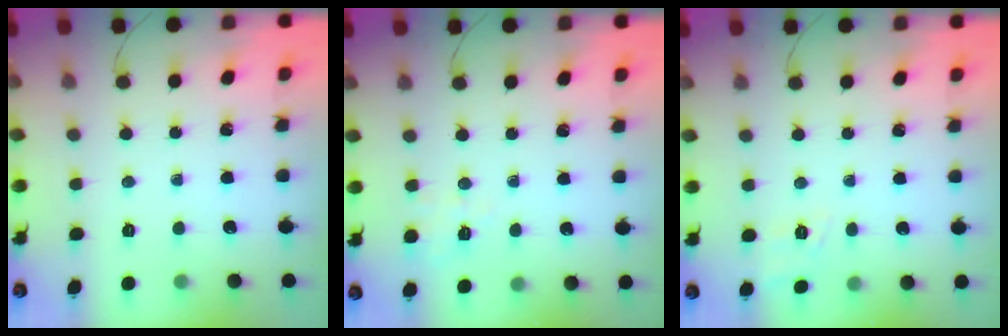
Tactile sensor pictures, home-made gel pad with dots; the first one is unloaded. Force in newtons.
{"total": 4.0, "press": 3.7, "slide": 1.5}
{"total": 3.0, "press": 2.4, "slide": 1.8}